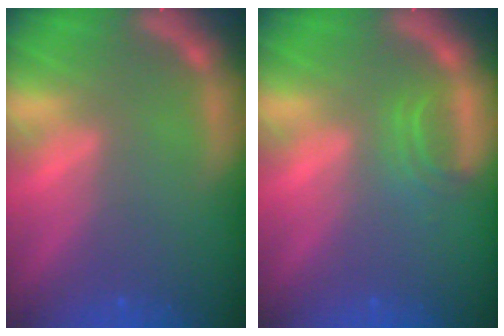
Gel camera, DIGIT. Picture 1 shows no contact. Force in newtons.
{"total": 1.9}